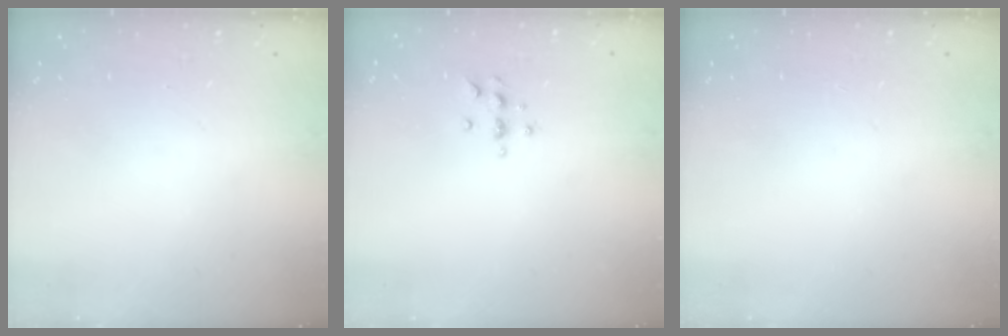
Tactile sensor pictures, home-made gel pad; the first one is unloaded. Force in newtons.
{"total": 5.6, "press": 5.5, "slide": 0.7}
{"total": 0.0}